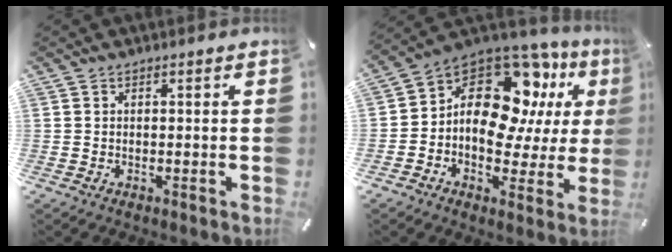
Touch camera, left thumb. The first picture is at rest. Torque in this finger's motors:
{"motor_torque": [1.11, 0.88, 0.49, -0.04, 0.19]}